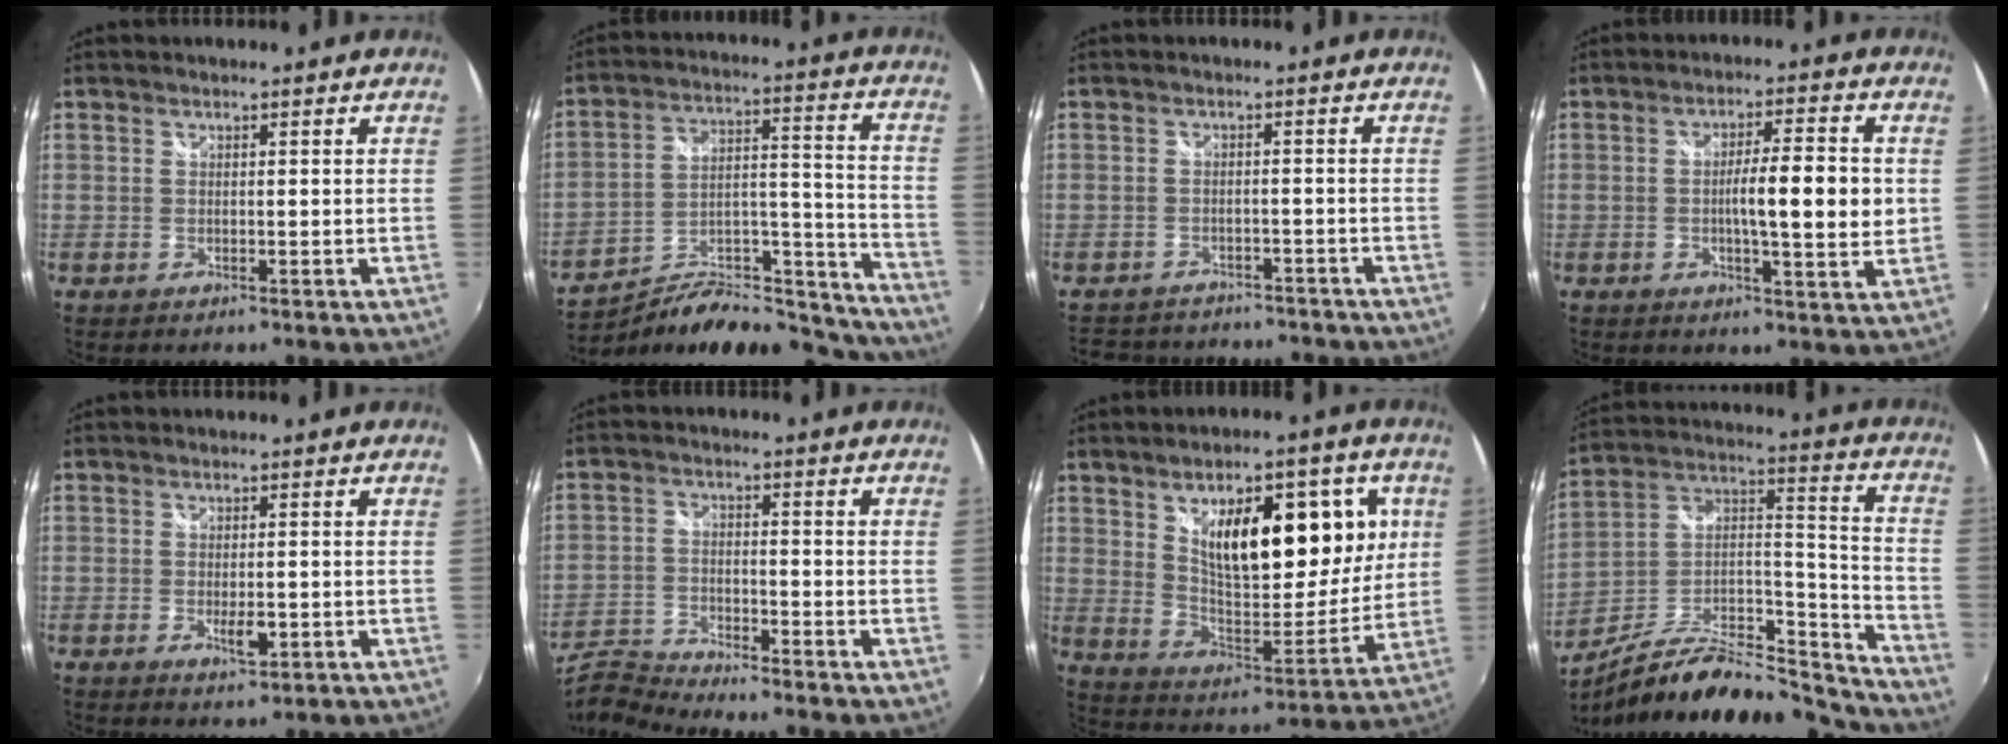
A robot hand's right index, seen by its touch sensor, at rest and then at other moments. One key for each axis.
{"total": 23.3, "fx": -19.9, "fy": 7.3, "fz": 9.6, "tx": -0.129, "ty": 0.040, "tz": -0.275}
{"total": 12.1, "fx": -10.4, "fy": 5.0, "fz": 3.7, "tx": -0.091, "ty": 0.015, "tz": -0.139}
{"total": 9.4, "fx": -0.1, "fy": 1.2, "fz": 9.3, "tx": -0.151, "ty": -0.003, "tz": 0.000}
{"total": 3.1, "fx": -0.9, "fy": 1.3, "fz": 2.7, "tx": -0.047, "ty": -0.008, "tz": -0.013}
{"total": 7.4, "fx": -7.3, "fy": -0.2, "fz": 1.4, "tx": -0.044, "ty": -0.001, "tz": -0.154}
{"total": 20.4, "fx": 7.0, "fy": 9.4, "fz": 16.6, "tx": -0.248, "ty": 0.005, "tz": 0.122}
{"total": 21.5, "fx": -18.2, "fy": 4.7, "fz": 10.4, "tx": -0.167, "ty": 0.017, "tz": -0.305}